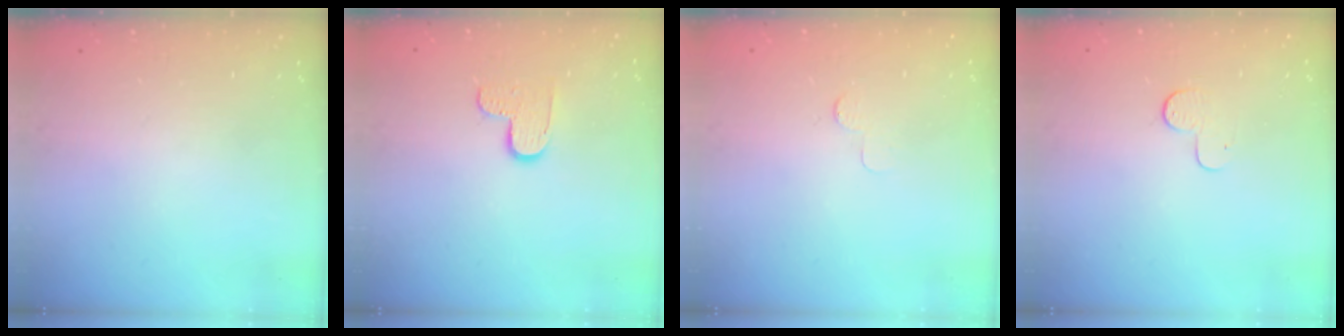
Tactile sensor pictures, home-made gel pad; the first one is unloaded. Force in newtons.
{"total": 7.0, "press": 7.0, "slide": 0.2}
{"total": 2.1, "press": 2.1, "slide": 0.2}
{"total": 4.8, "press": 4.7, "slide": 0.5}